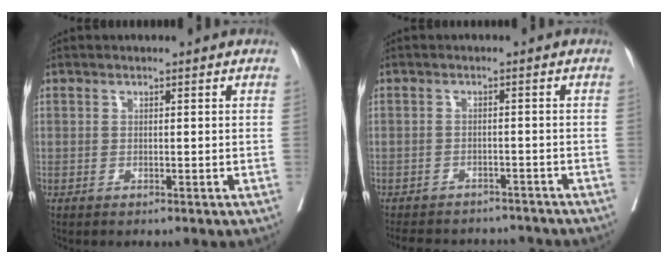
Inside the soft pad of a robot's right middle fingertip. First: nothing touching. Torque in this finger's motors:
{"motor_torque": [0.83, -0.83, 0.09, 0.02]}